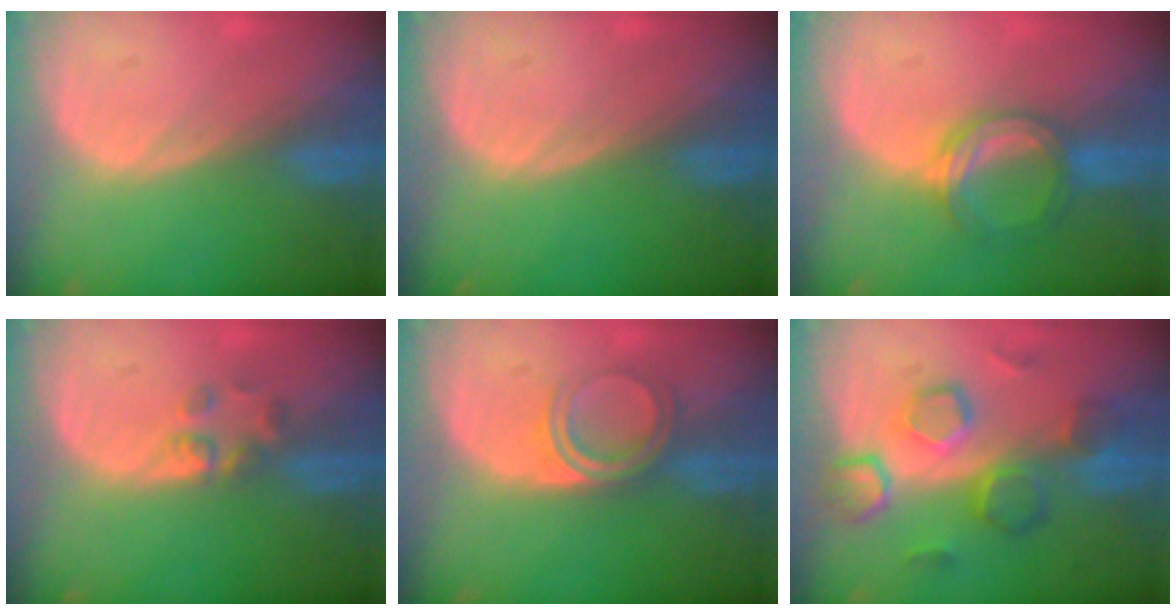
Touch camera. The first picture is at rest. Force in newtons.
{"total": 0.0}
{"total": 5.2, "press": 5.0, "slide": 1.5}
{"total": 2.6, "press": 2.4, "slide": 0.9}
{"total": 4.7, "press": 4.2, "slide": 2.2}
{"total": 8.5, "press": 8.4, "slide": 1.4}